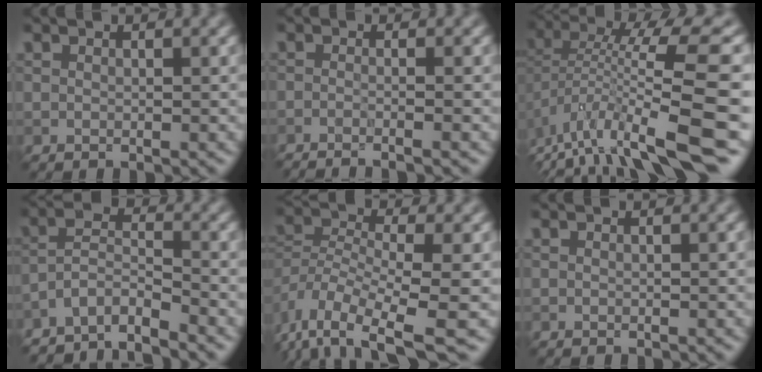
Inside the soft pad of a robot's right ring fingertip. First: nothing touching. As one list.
[{"total": 3.3, "force": [-2.1, 0.8, 2.4], "torque": [-0.018, 0.002, -0.040]}, {"total": 10.4, "force": [-4.3, 2.3, 9.3], "torque": [-0.160, 0.021, -0.066]}, {"total": 4.5, "force": [-4.1, 0.7, 1.6], "torque": [-0.027, 0.000, -0.084]}, {"total": 7.6, "force": [-4.3, 2.9, 5.6], "torque": [-0.111, -0.007, -0.083]}, {"total": 0.0}]